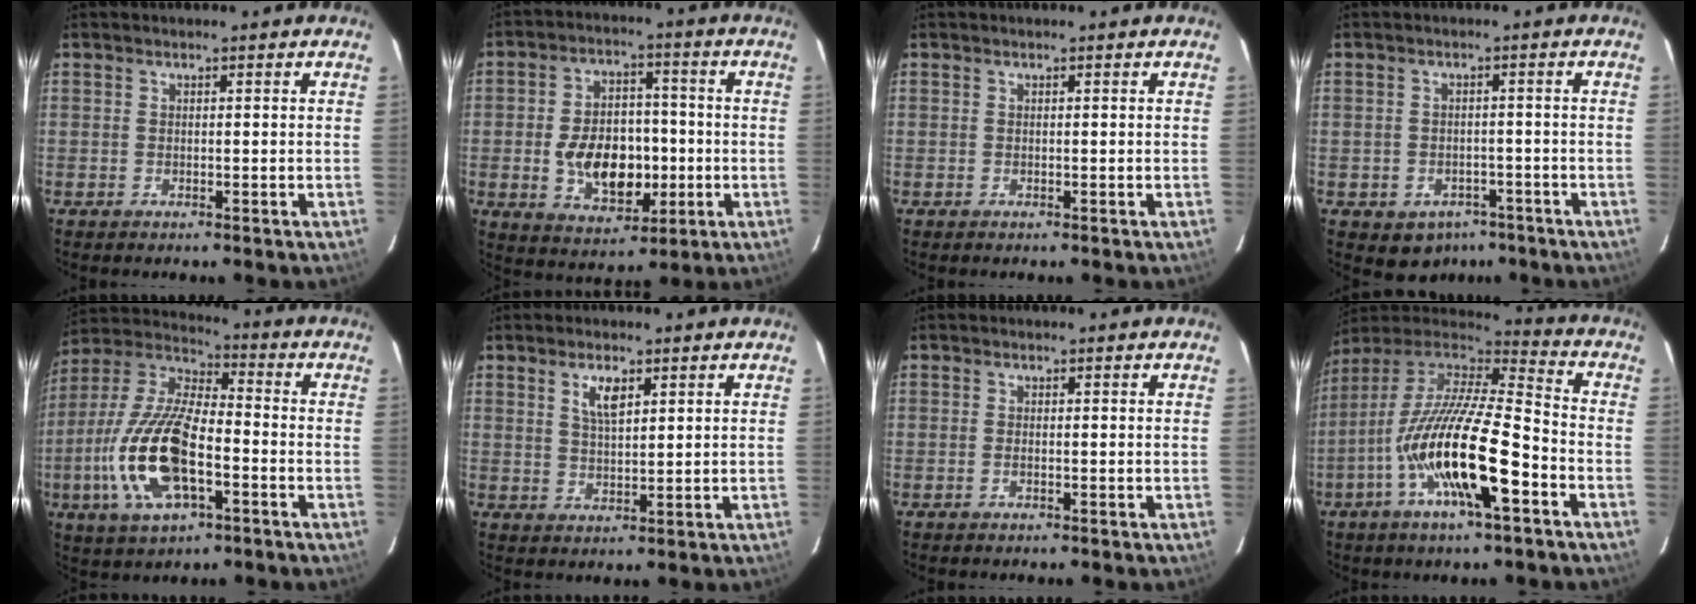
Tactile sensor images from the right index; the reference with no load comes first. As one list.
[{"total": 13.3, "force": [-2.3, 8.6, 9.9], "torque": [-0.190, 0.010, -0.020]}, {"total": 0.0}, {"total": 6.0, "force": [-3.7, 4.5, 1.6], "torque": [-0.036, 0.014, -0.034]}, {"total": 18.7, "force": [-5.5, 7.5, 16.2], "torque": [-0.348, -0.009, -0.106]}, {"total": 4.3, "force": [2.2, 1.7, 3.3], "torque": [-0.059, 0.002, 0.041]}, {"total": 0.6, "force": [-0.3, 0.1, 0.5], "torque": [-0.011, 0.000, -0.005]}, {"total": 20.8, "force": [-8.3, 4.7, 18.5], "torque": [-0.336, -0.034, -0.160]}]